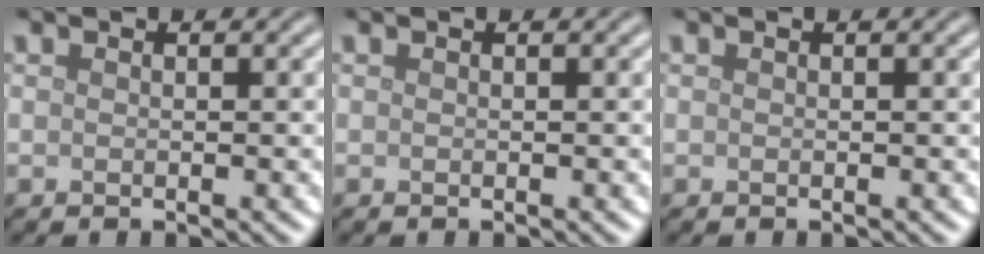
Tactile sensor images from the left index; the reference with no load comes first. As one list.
[{"total": 0.0}, {"total": 0.0}]